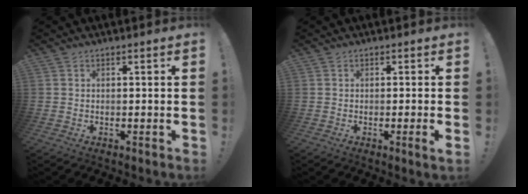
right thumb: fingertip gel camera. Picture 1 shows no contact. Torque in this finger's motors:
{"motor_torque": [0.13, 0.03, 0.29, -0.32, 0.11]}